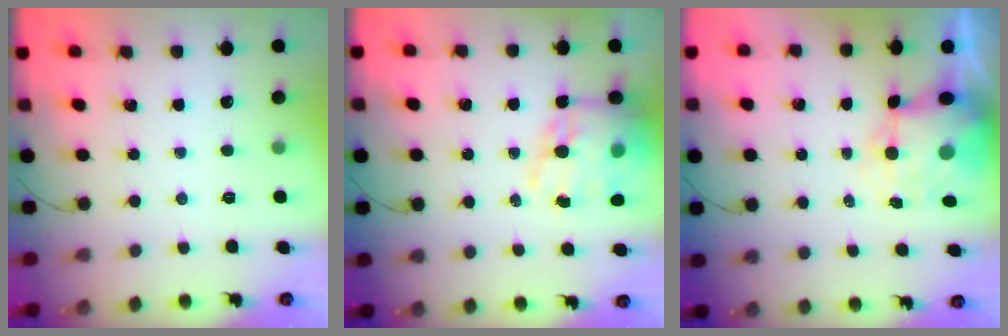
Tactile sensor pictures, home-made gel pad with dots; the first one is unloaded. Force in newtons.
{"total": 19.0, "press": 18.5, "slide": 4.4}
{"total": 8.4, "press": 8.0, "slide": 2.5}